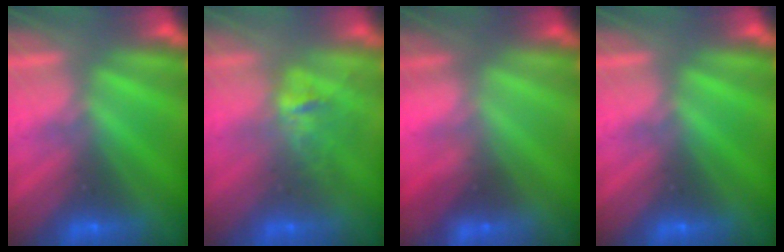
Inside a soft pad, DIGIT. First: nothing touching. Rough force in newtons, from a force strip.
{"total": 2.8}
{"total": 1.9}
{"total": 0.0}